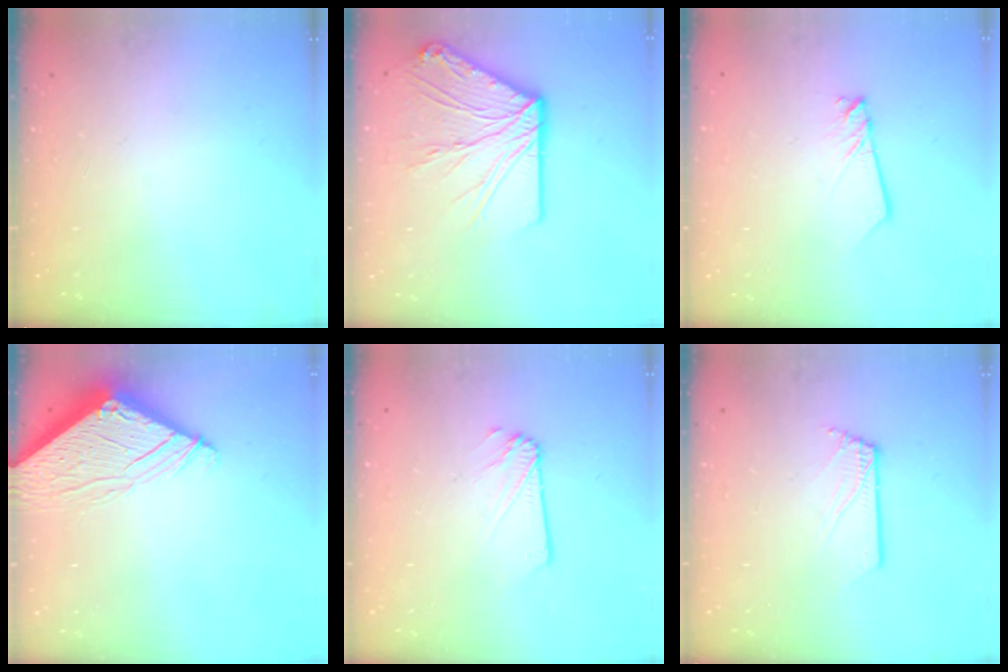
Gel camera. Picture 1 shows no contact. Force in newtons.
{"total": 16.9, "press": 16.7, "slide": 2.1}
{"total": 1.9, "press": 1.9, "slide": 0.2}
{"total": 8.1, "press": 8.0, "slide": 0.8}
{"total": 2.3, "press": 2.3, "slide": 0.2}
{"total": 1.0, "press": 1.0, "slide": 0.1}